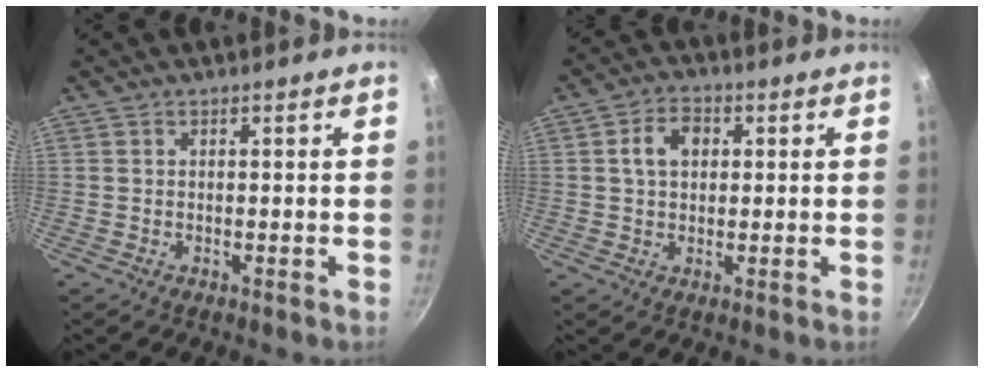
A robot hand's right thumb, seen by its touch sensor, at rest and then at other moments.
{"total": 5.9, "force": [1.2, 4.3, 3.9], "torque": [-0.049, 0.010, 0.014]}